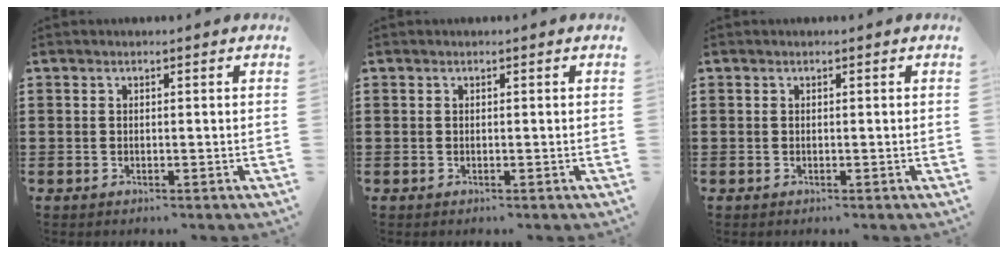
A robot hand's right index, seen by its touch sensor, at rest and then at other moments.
{"total": 0.0}
{"total": 0.0}